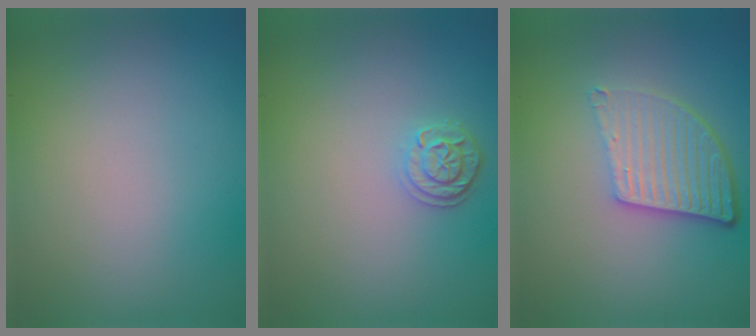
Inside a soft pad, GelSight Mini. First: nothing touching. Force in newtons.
{"total": 2.1, "press": 1.9, "slide": 0.9}
{"total": 5.6, "press": 3.9, "slide": 4.0}